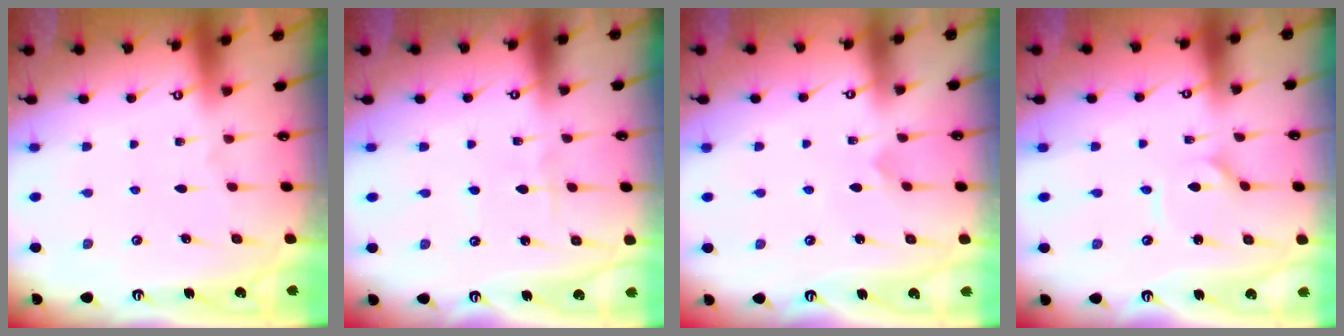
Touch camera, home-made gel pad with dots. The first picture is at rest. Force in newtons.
{"total": 2.3, "press": 2.3, "slide": 0.3}
{"total": 2.7, "press": 2.7, "slide": 0.3}
{"total": 1.7, "press": 1.6, "slide": 0.2}